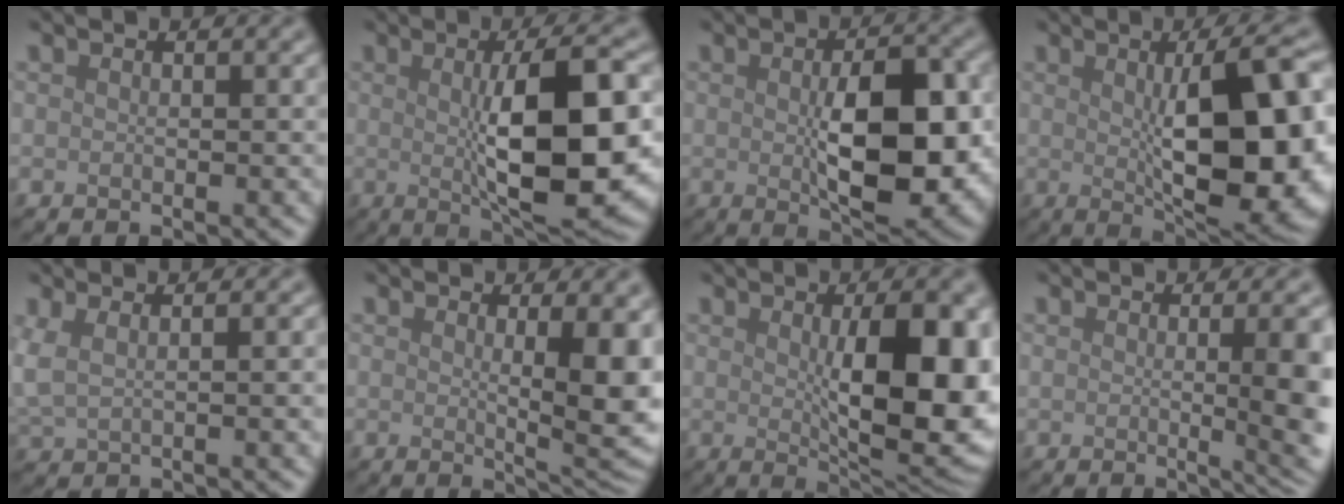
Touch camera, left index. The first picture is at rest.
{"total": 9.8, "force": [-0.4, 2.4, 9.5], "torque": [-0.141, -0.005, 0.003]}
{"total": 8.7, "force": [-0.9, 3.4, 8.0], "torque": [-0.132, -0.008, 0.000]}
{"total": 12.7, "force": [0.0, 3.8, 12.1], "torque": [-0.154, 0.006, 0.005]}
{"total": 3.1, "force": [1.2, 1.3, 2.6], "torque": [-0.050, 0.007, 0.025]}
{"total": 7.9, "force": [1.3, 2.2, 7.5], "torque": [-0.101, -0.013, 0.027]}
{"total": 10.3, "force": [0.1, 3.2, 9.8], "torque": [-0.127, -0.010, 0.012]}
{"total": 6.1, "force": [0.0, 1.7, 5.8], "torque": [-0.058, -0.005, 0.004]}